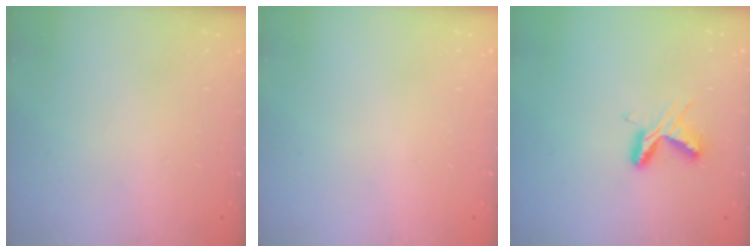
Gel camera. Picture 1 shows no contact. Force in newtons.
{"total": 0.0}
{"total": 6.7, "press": 6.7, "slide": 0.6}